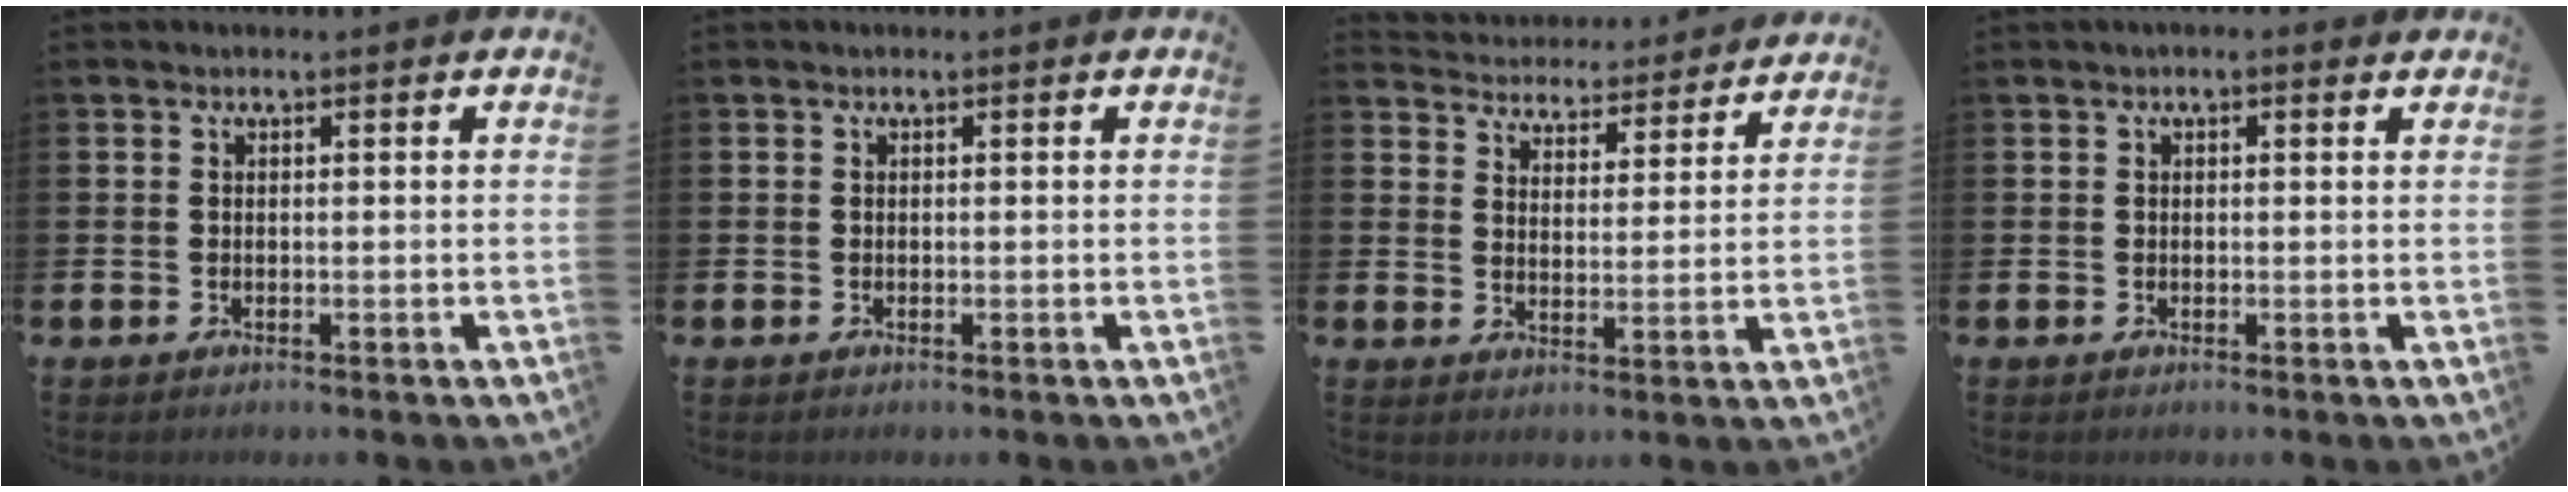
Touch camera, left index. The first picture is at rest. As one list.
[{"total": 0.0}, {"total": 4.6, "force": [4.5, 1.0, -0.4], "torque": [-0.012, -0.045, 0.075]}, {"total": 0.5, "force": [0.3, 0.3, 0.3], "torque": [0.005, 0.001, 0.000]}]